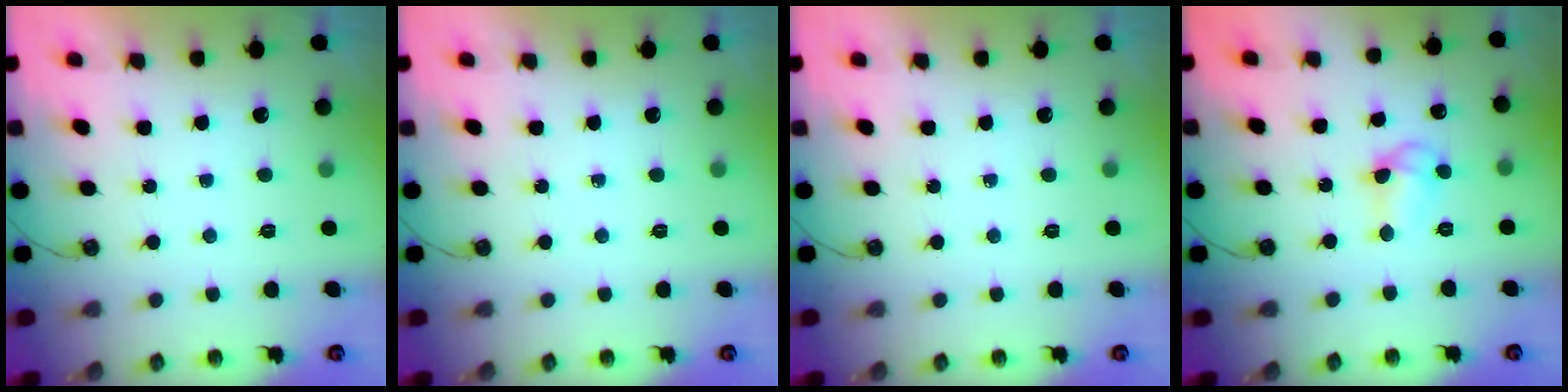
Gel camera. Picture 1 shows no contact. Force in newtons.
{"total": 0.0}
{"total": 0.0}
{"total": 7.0, "press": 7.0, "slide": 0.6}